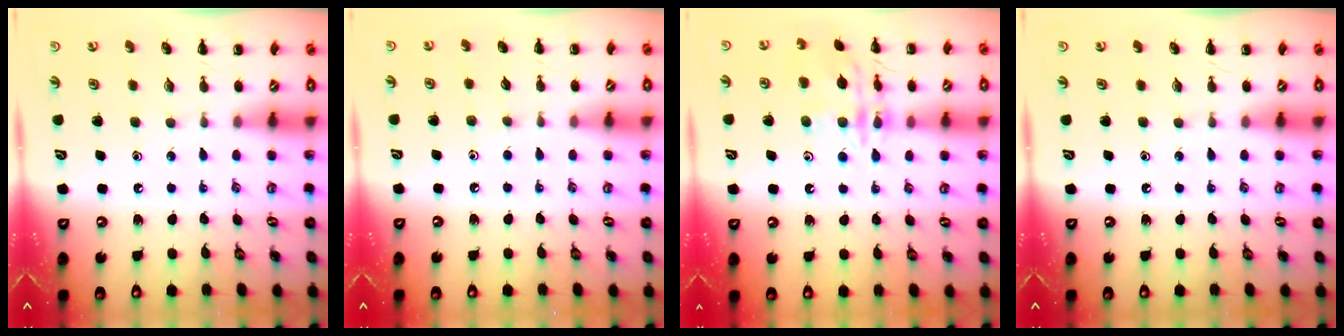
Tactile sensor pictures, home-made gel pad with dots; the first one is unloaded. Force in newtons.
{"total": 2.9, "press": 2.7, "slide": 1.1}
{"total": 14.3, "press": 14.2, "slide": 0.9}
{"total": 0.0}